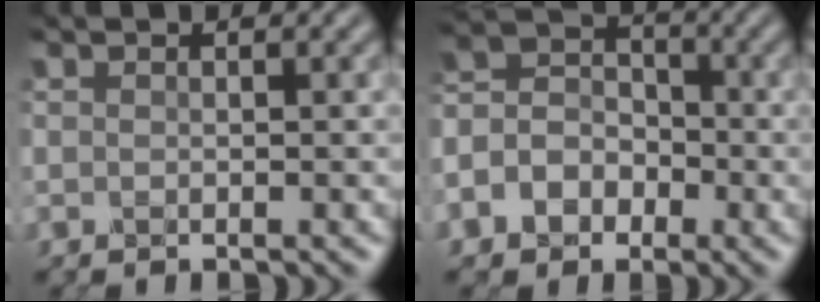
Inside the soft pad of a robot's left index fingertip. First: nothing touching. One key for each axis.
{"total": 5.1, "fx": -2.1, "fy": 4.0, "fz": 2.2, "tx": -0.035, "ty": 0.010, "tz": -0.049}